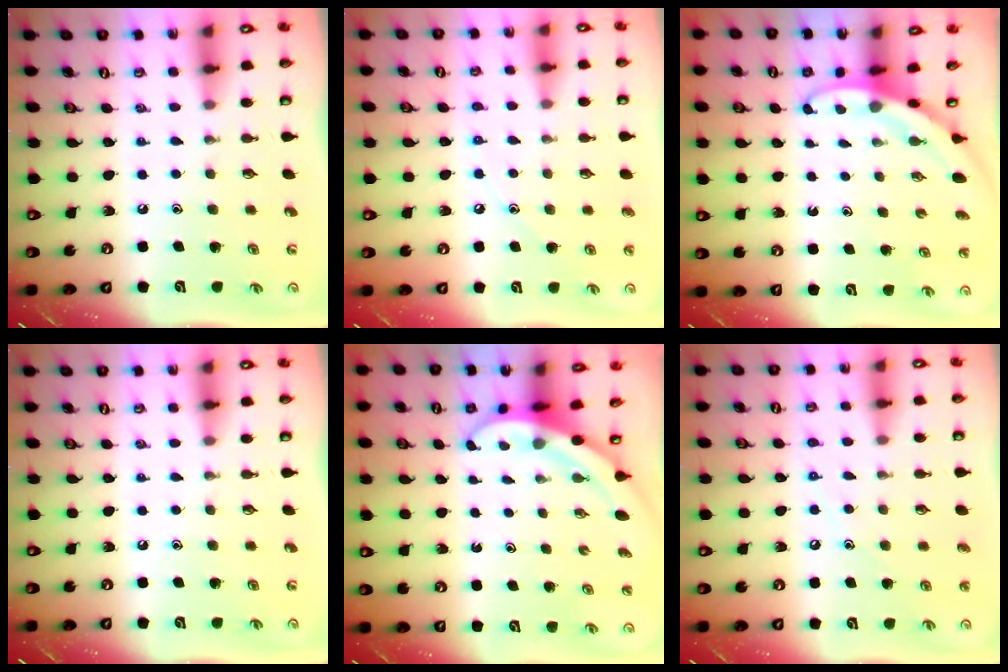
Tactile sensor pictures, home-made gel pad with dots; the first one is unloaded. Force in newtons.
{"total": 5.5, "press": 5.5, "slide": 0.7}
{"total": 2.9, "press": 2.9, "slide": 0.1}
{"total": 0.0}
{"total": 3.9, "press": 3.9, "slide": 0.2}
{"total": 6.2, "press": 6.2, "slide": 0.7}